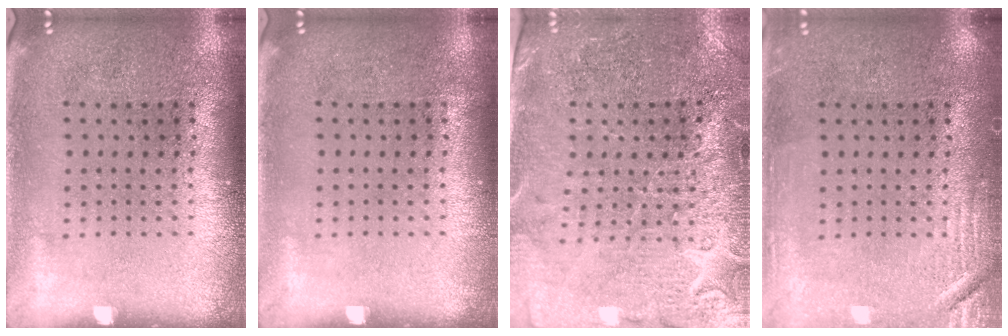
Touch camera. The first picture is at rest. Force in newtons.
{"total": 0.0}
{"total": 3.3, "press": 3.1, "slide": 1.1}
{"total": 2.5, "press": 2.5, "slide": 0.4}